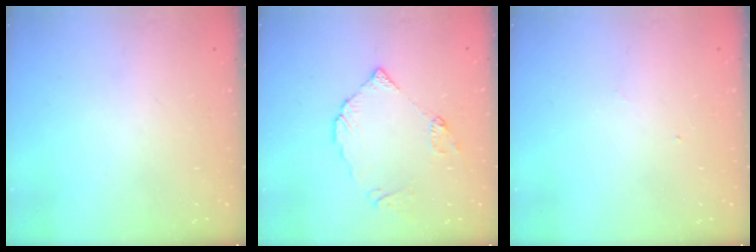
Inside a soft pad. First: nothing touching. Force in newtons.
{"total": 7.5, "press": 7.5, "slide": 0.8}
{"total": 3.0, "press": 3.0, "slide": 0.4}